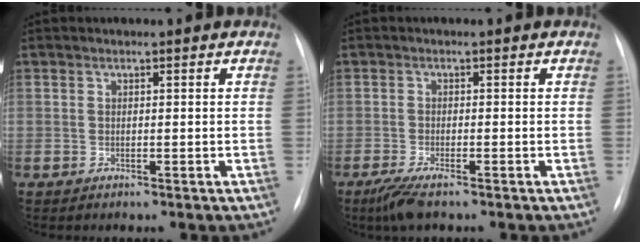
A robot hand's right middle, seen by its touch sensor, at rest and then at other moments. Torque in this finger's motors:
{"motor_torque": [0.50, -0.49, 0.25, 0.05]}